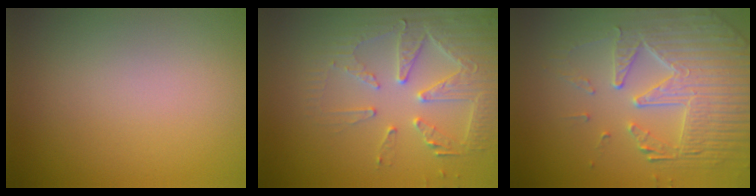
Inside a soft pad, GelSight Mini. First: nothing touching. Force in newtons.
{"total": 4.5, "press": 4.5, "slide": 0.3}
{"total": 7.4, "press": 5.4, "slide": 5.1}